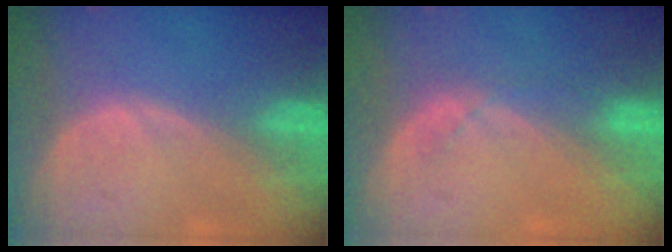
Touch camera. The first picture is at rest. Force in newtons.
{"total": 2.1, "press": 1.9, "slide": 0.9}